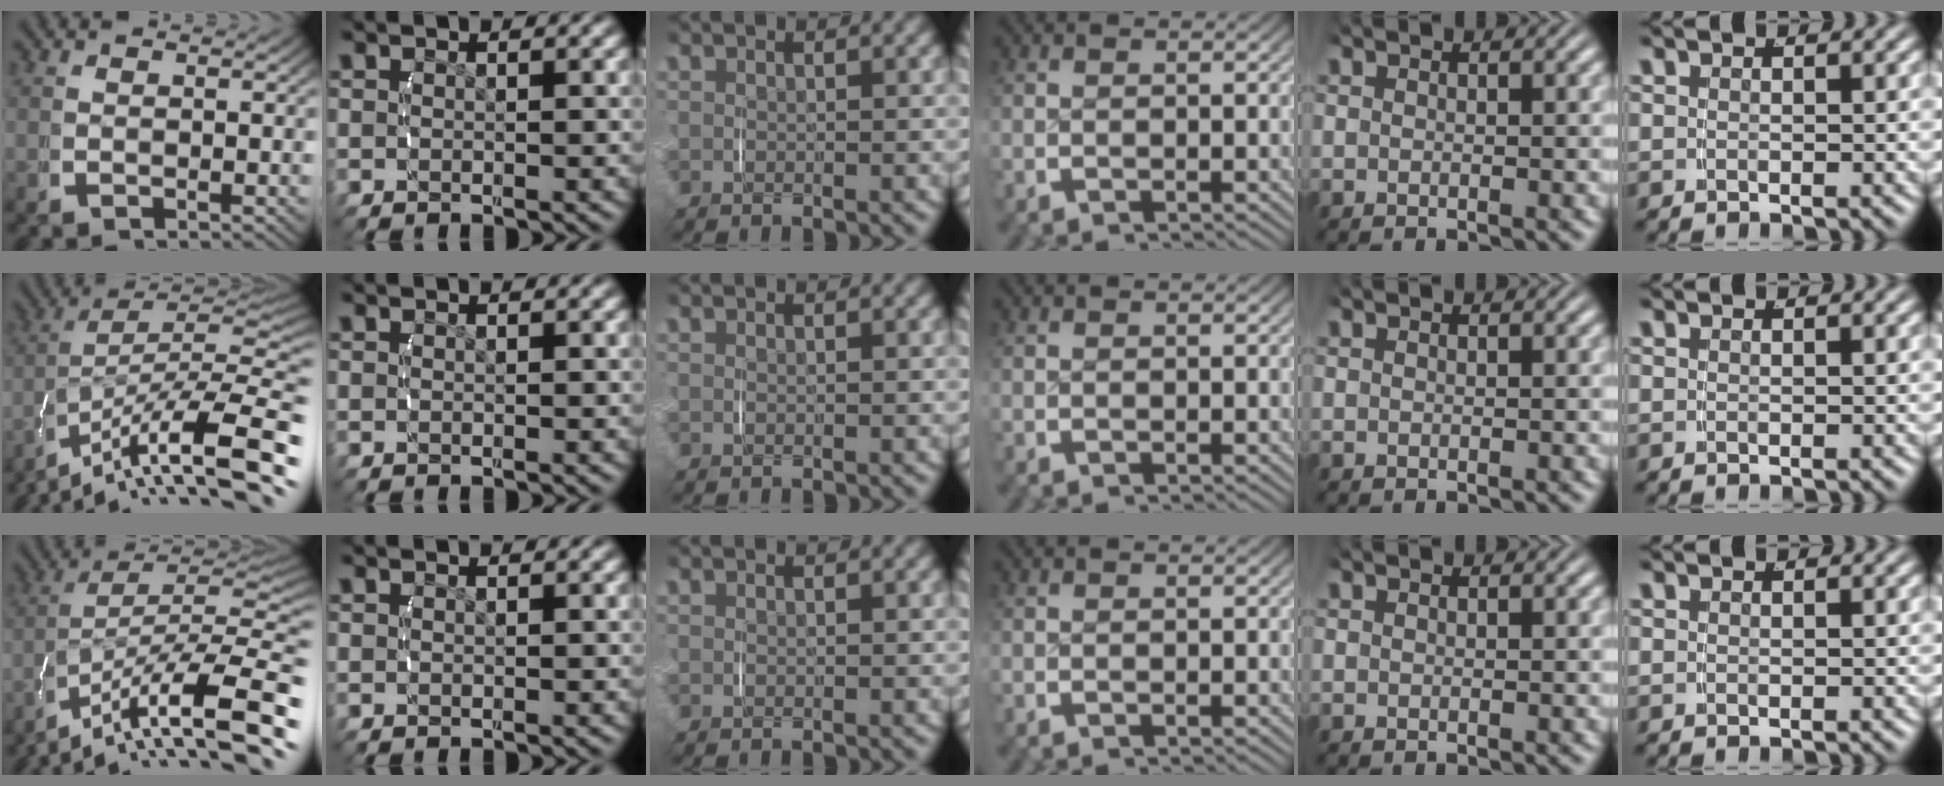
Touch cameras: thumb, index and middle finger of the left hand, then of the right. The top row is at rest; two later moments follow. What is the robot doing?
{"motion": "lift_and_place", "object": "string"}